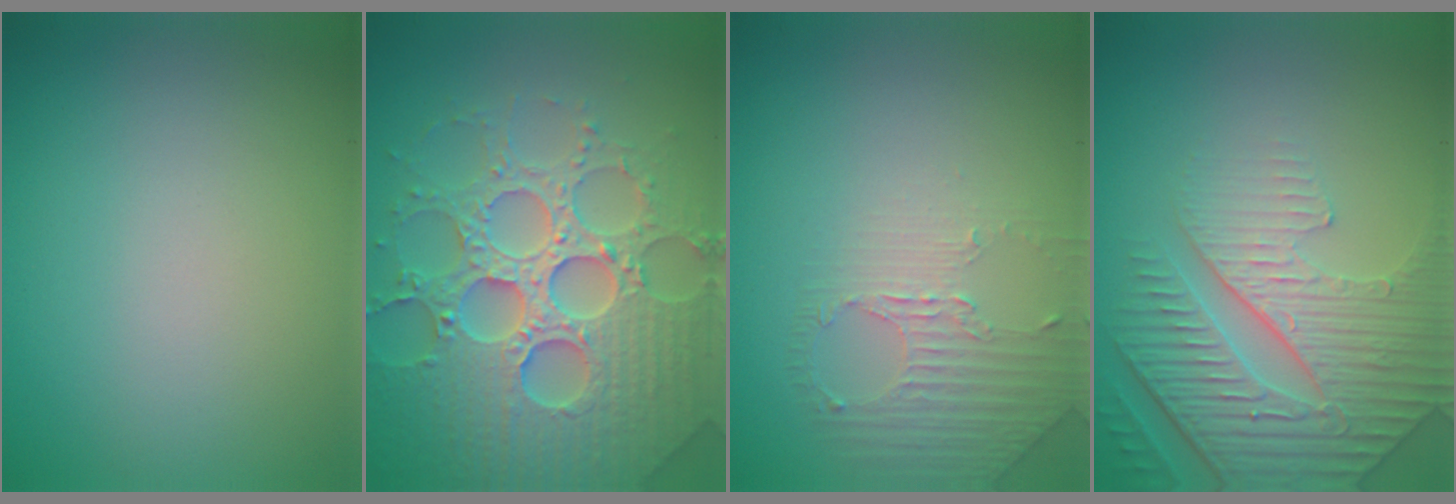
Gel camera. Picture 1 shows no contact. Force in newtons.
{"total": 8.1, "press": 7.9, "slide": 1.7}
{"total": 1.6, "press": 1.0, "slide": 1.2}
{"total": 5.5, "press": 5.0, "slide": 2.2}